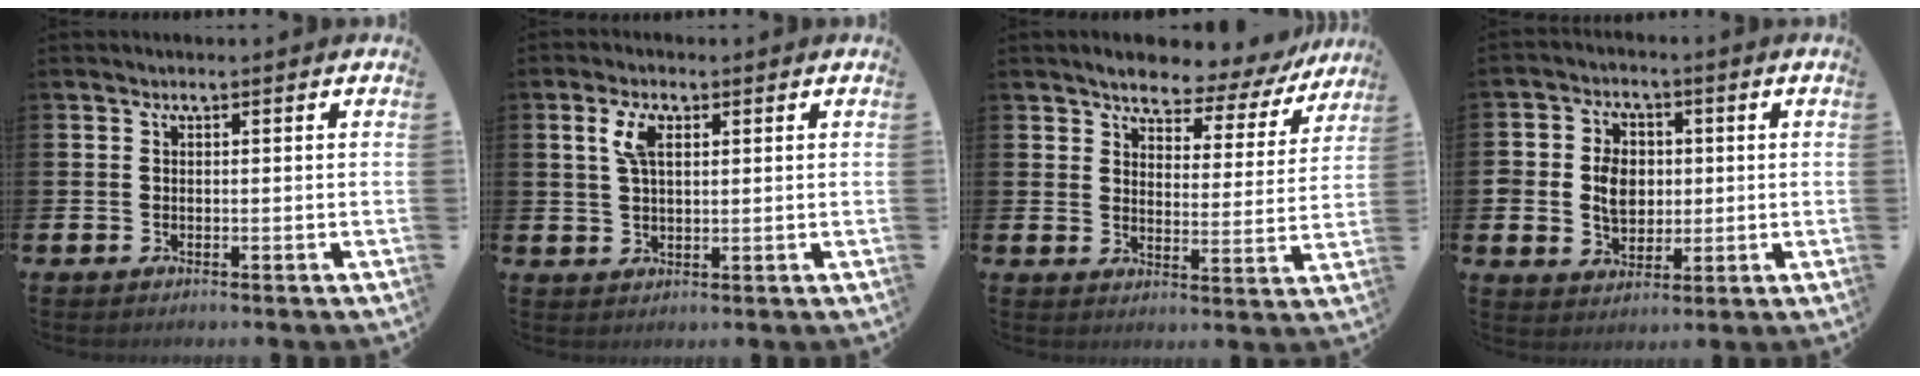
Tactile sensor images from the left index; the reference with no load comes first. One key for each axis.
{"total": 4.5, "fx": 2.2, "fy": 1.9, "fz": 3.5, "tx": -0.060, "ty": 0.003, "tz": 0.035}
{"total": 5.1, "fx": 4.8, "fy": 1.1, "fz": 1.1, "tx": -0.045, "ty": -0.038, "tz": 0.077}
{"total": 5.9, "fx": 0.6, "fy": 4.8, "fz": 3.2, "tx": -0.066, "ty": 0.014, "tz": 0.008}